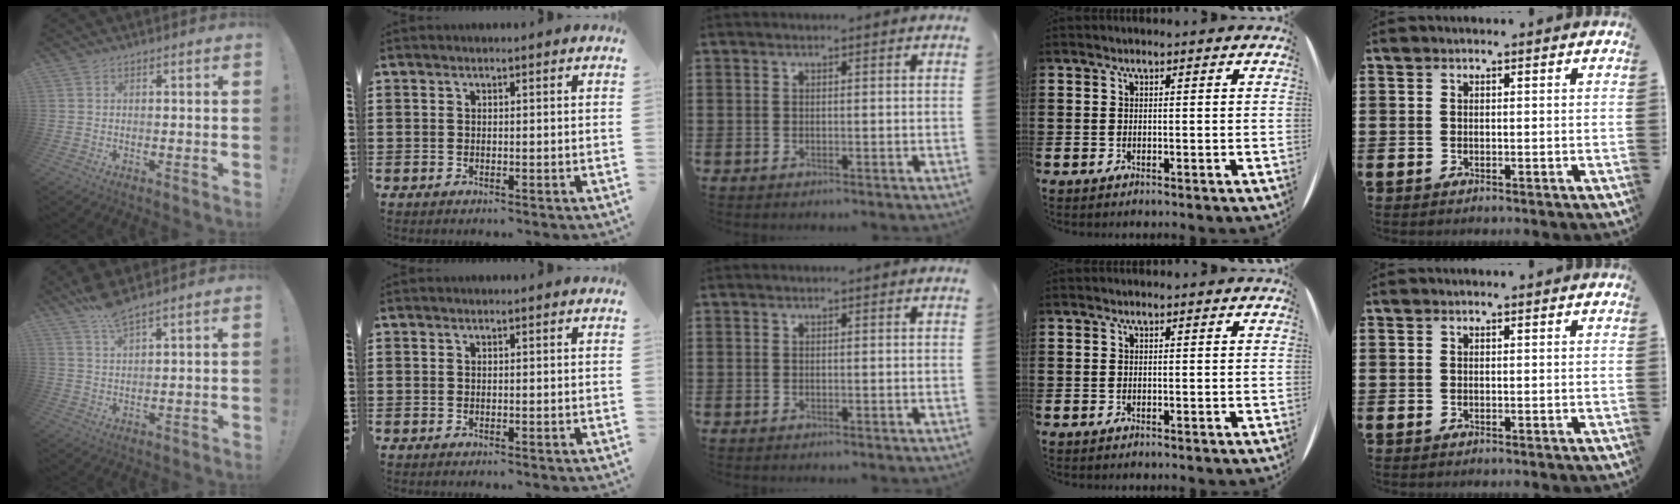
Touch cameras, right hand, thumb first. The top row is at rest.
{"thumb": {"total": 5.7, "force": [4.4, 0.8, 3.5], "torque": [-0.076, -0.018, 0.079]}}